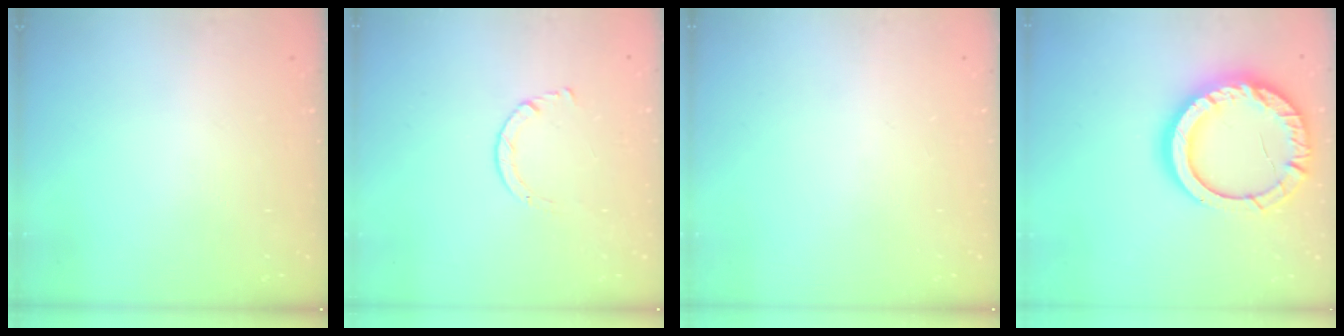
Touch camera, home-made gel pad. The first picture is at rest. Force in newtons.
{"total": 2.7, "press": 2.7, "slide": 0.3}
{"total": 0.0}
{"total": 19.7, "press": 19.6, "slide": 1.7}